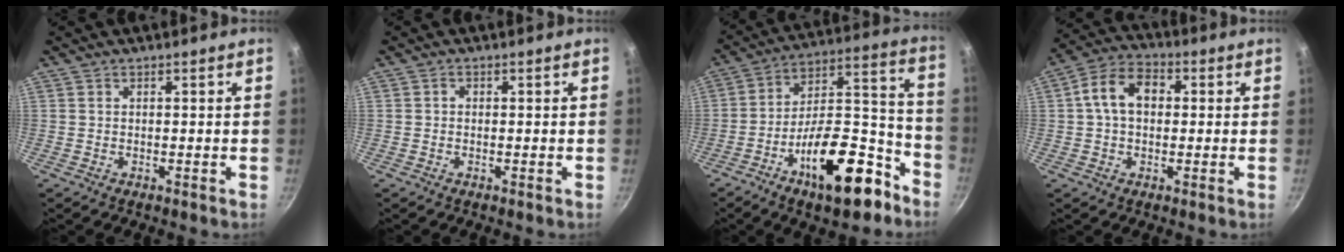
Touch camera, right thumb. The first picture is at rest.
{"total": 0.7, "force": [0.0, 0.6, 0.3], "torque": [-0.003, 0.004, -0.001]}
{"total": 21.7, "force": [-12.1, 9.0, 15.7], "torque": [-0.190, 0.101, -0.189]}
{"total": 9.5, "force": [1.2, 6.7, 6.7], "torque": [-0.096, 0.025, 0.005]}